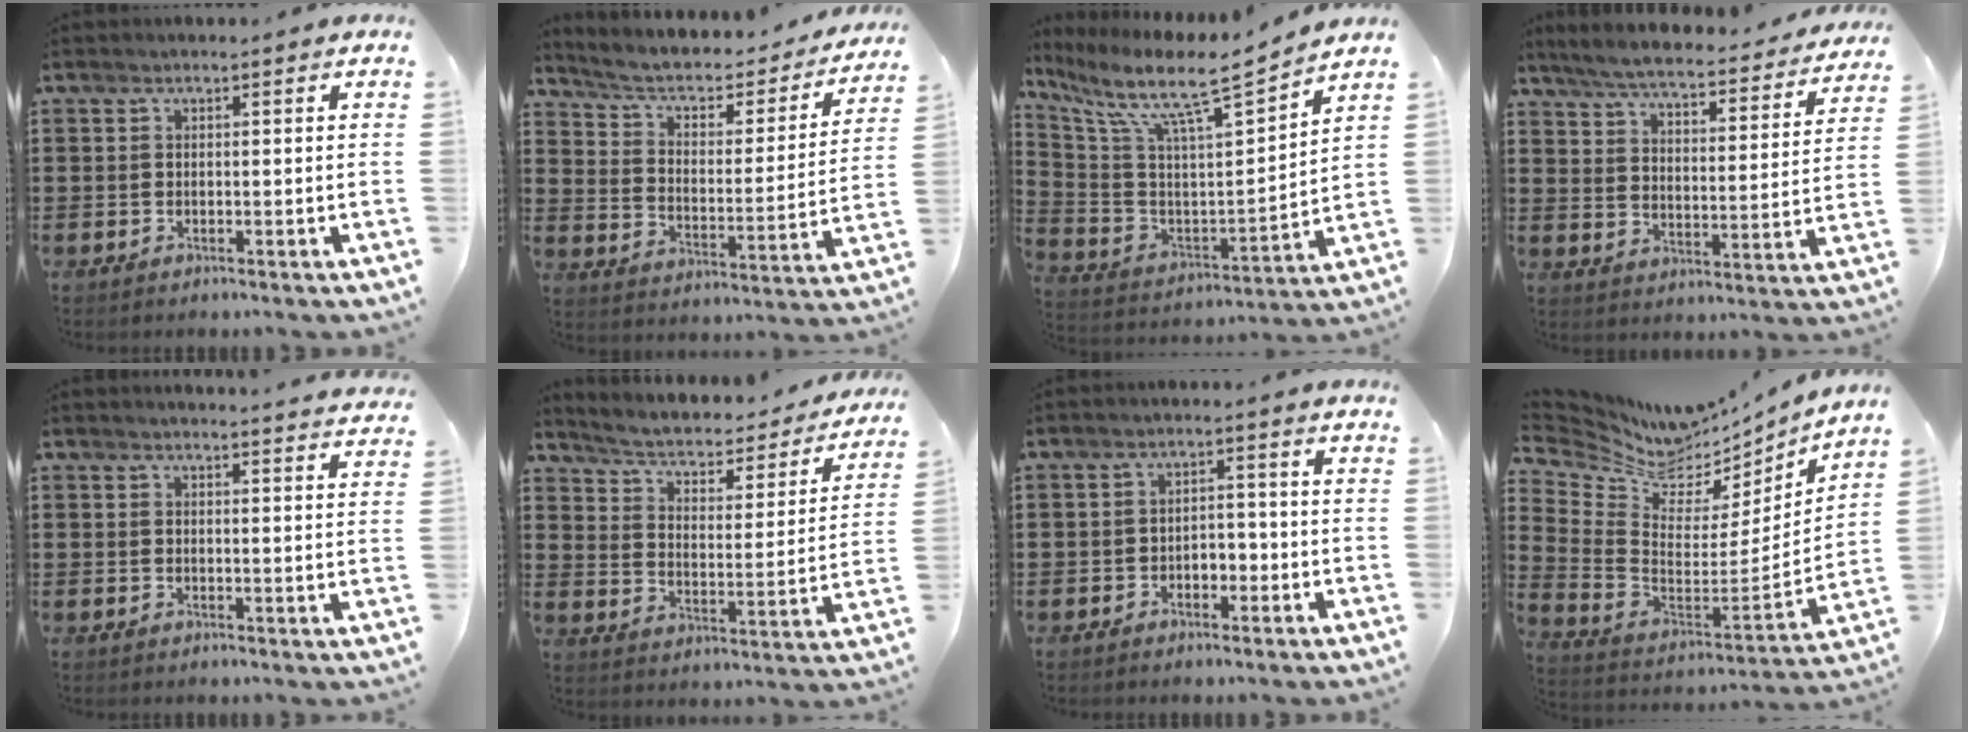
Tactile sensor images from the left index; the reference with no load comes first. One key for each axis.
{"total": 4.4, "fx": 2.8, "fy": 2.3, "fz": 2.6, "tx": -0.065, "ty": -0.015, "tz": 0.037}
{"total": 10.0, "fx": 7.7, "fy": 1.3, "fz": 6.3, "tx": -0.153, "ty": -0.054, "tz": 0.121}
{"total": 5.6, "fx": 5.3, "fy": 0.0, "fz": 1.9, "tx": -0.062, "ty": -0.037, "tz": 0.086}
{"total": 2.8, "fx": 2.8, "fy": -0.4, "fz": 0.3, "tx": -0.005, "ty": -0.015, "tz": 0.050}
{"total": 3.2, "fx": 2.2, "fy": 1.6, "fz": 1.8, "tx": -0.050, "ty": -0.019, "tz": 0.025}
{"total": 2.6, "fx": -1.2, "fy": 1.7, "fz": 1.5, "tx": -0.033, "ty": 0.005, "tz": -0.028}
{"total": 5.9, "fx": 5.1, "fy": 2.9, "fz": 1.0, "tx": -0.060, "ty": -0.049, "tz": 0.086}